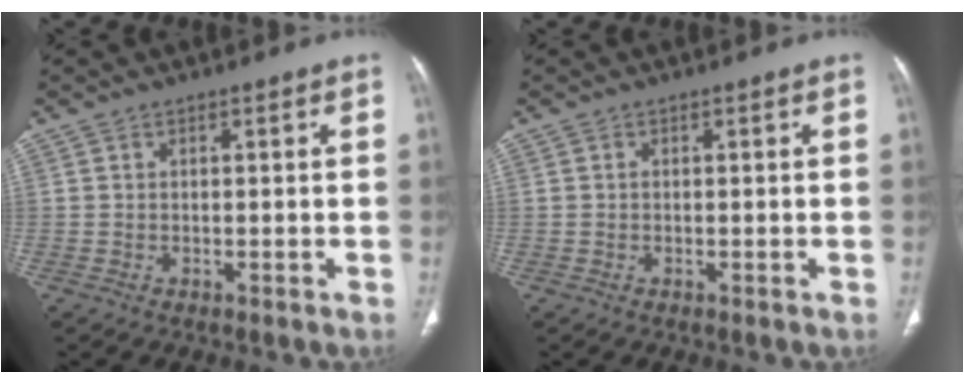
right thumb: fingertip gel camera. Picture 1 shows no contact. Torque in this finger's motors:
{"motor_torque": [0.40, 0.29, 0.07, -0.09, 0.04]}